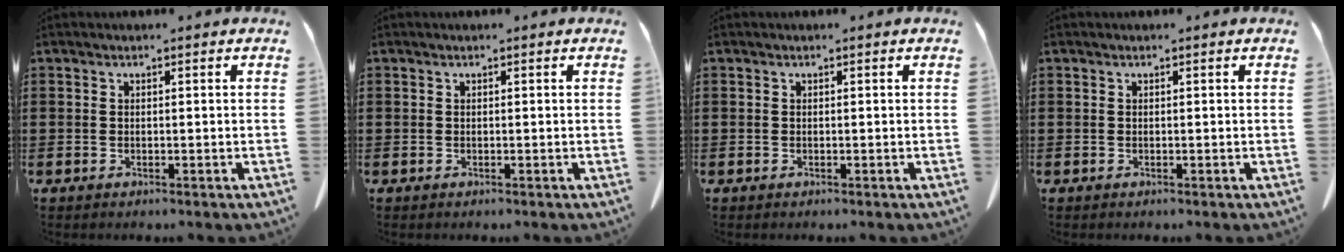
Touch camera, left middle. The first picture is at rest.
{"total": 0.0}
{"total": 0.0}
{"total": 0.0}